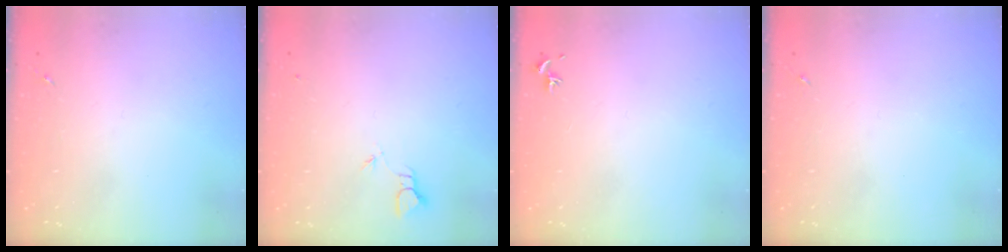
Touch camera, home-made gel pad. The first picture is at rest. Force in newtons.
{"total": 1.9, "press": 1.9, "slide": 0.1}
{"total": 0.8, "press": 0.7, "slide": 0.3}
{"total": 0.0}